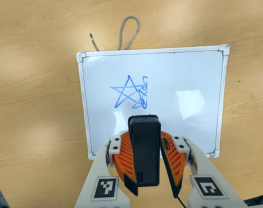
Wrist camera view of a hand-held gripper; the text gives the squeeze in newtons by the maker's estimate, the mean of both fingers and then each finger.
{"total": 10.6, "left": 9.6, "right": 11.5}